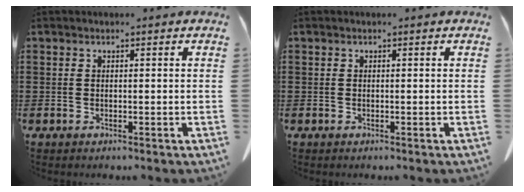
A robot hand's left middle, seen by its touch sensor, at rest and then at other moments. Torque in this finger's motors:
{"motor_torque": [-0.32, -0.39, 0.04, -0.01]}